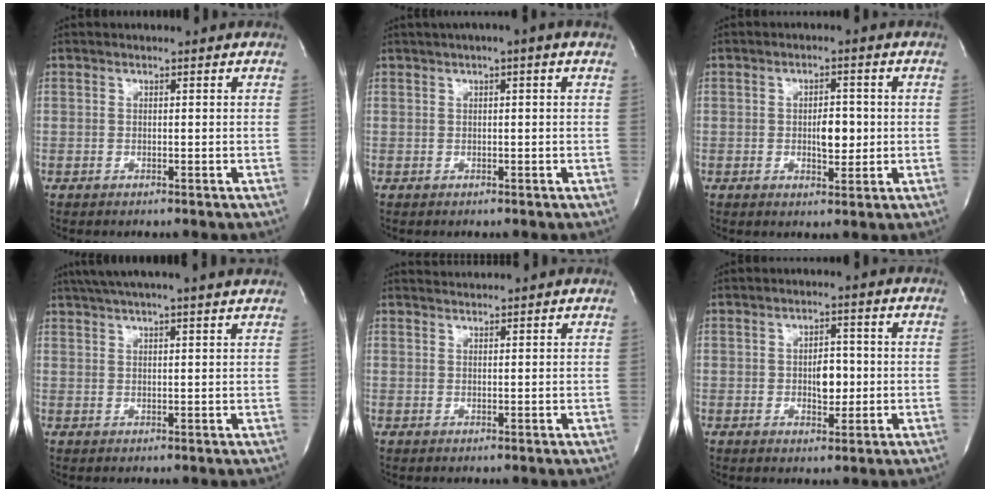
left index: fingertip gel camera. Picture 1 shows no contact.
{"total": 2.3, "force": [0.7, -0.1, 2.2], "torque": [-0.039, 0.008, 0.008]}
{"total": 4.2, "force": [-0.3, 2.0, 3.7], "torque": [-0.051, 0.001, 0.000]}
{"total": 11.4, "force": [9.7, -0.6, 5.8], "torque": [-0.101, 0.027, 0.123]}
{"total": 1.7, "force": [1.5, -0.7, -0.4], "torque": [-0.005, 0.001, 0.035]}
{"total": 4.3, "force": [-0.3, 2.3, 3.6], "torque": [-0.047, 0.003, 0.001]}